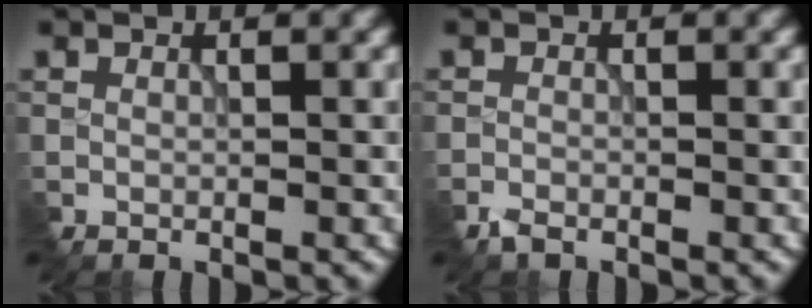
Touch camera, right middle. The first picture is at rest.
{"total": 1.6, "force": [-1.4, 0.6, 0.6], "torque": [-0.018, -0.004, -0.029]}